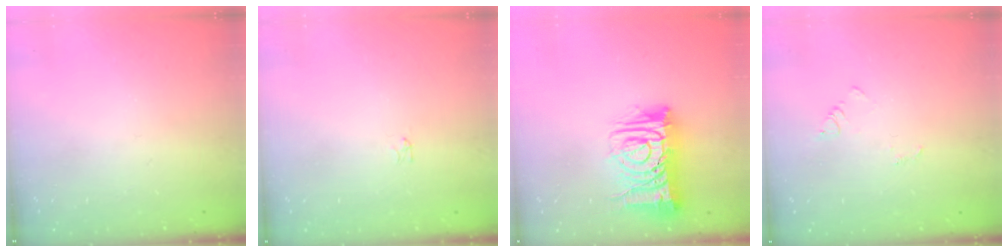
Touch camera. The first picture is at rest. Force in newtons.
{"total": 0.0}
{"total": 13.2, "press": 13.1, "slide": 1.8}
{"total": 2.9, "press": 2.9, "slide": 0.3}